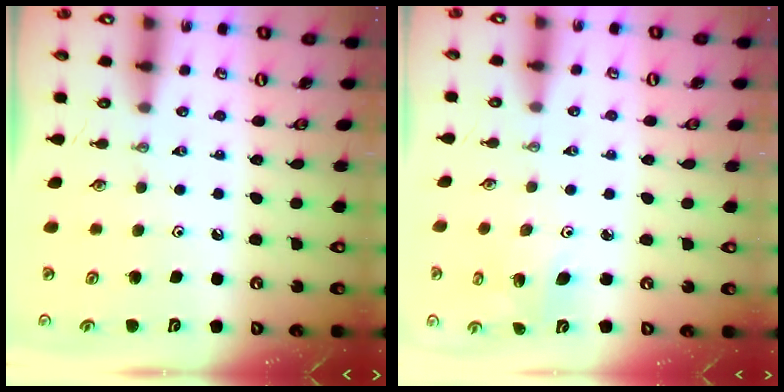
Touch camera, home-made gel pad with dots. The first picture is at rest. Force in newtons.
{"total": 2.8, "press": 2.8, "slide": 0.2}